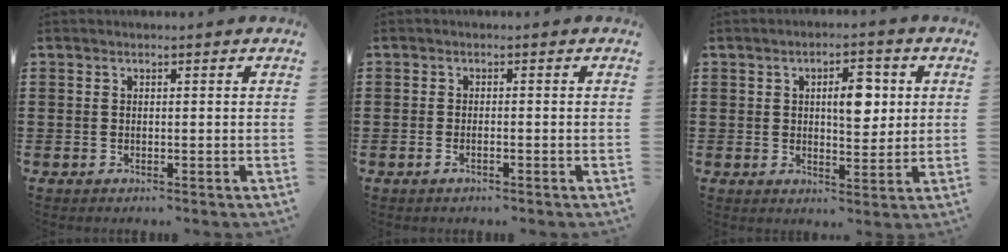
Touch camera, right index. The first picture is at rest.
{"total": 0.9, "force": [-0.6, 0.2, 0.6], "torque": [-0.015, -0.004, -0.010]}
{"total": 6.2, "force": [1.5, 2.9, 5.2], "torque": [-0.076, 0.000, 0.016]}